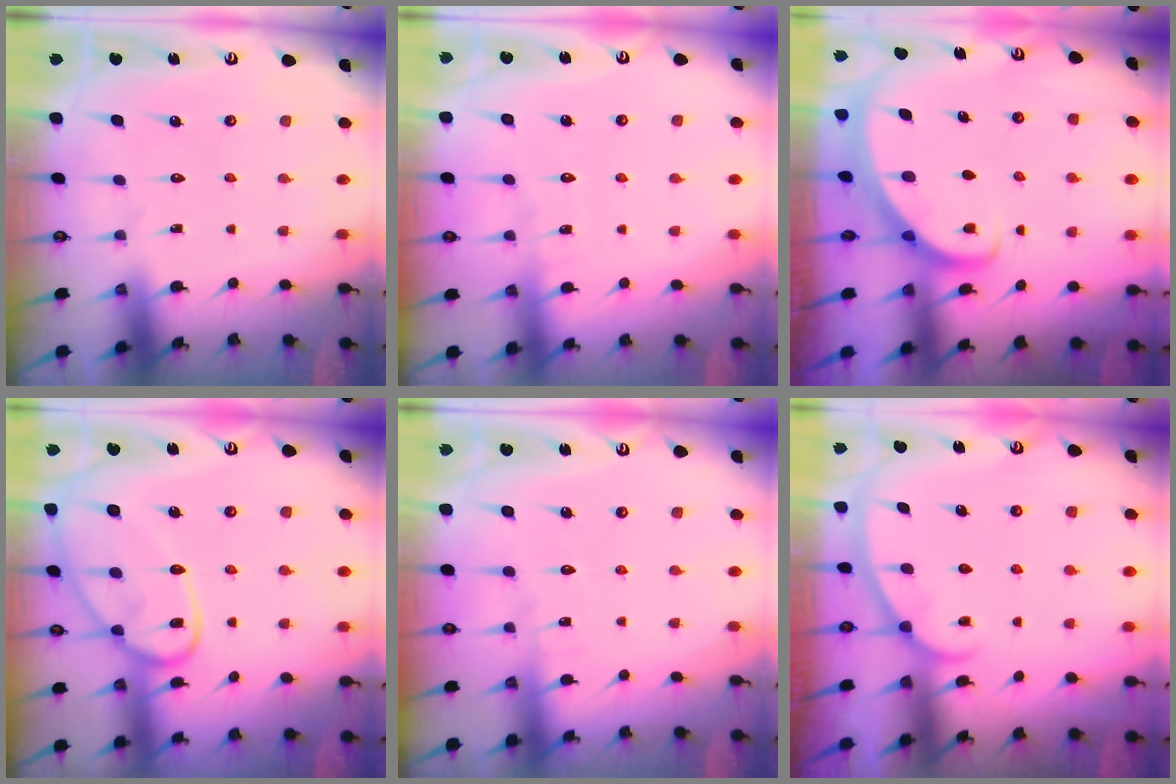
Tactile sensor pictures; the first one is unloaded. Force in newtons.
{"total": 2.5, "press": 2.5, "slide": 0.2}
{"total": 2.6, "press": 2.6, "slide": 0.3}
{"total": 14.7, "press": 14.6, "slide": 1.2}
{"total": 2.3, "press": 2.3, "slide": 0.2}
{"total": 2.2, "press": 2.2, "slide": 0.2}